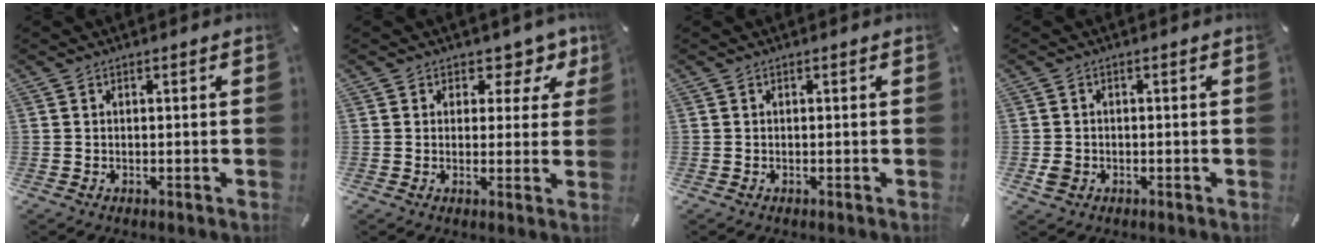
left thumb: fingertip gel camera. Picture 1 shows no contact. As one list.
[{"total": 5.8, "force": [3.1, 4.2, 2.6], "torque": [-0.019, -0.024, 0.046]}, {"total": 0.0}, {"total": 2.2, "force": [-0.7, 1.9, 0.8], "torque": [-0.014, 0.004, -0.014]}]